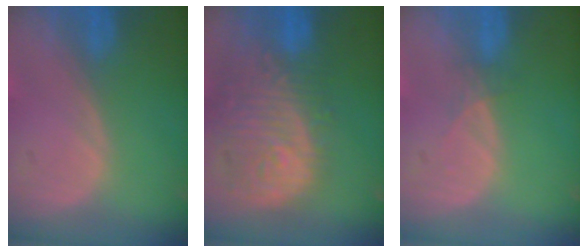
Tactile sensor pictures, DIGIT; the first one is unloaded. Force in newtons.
{"total": 12.0, "press": 10.7, "slide": 5.4}
{"total": 1.1, "press": 1.1, "slide": 0.2}